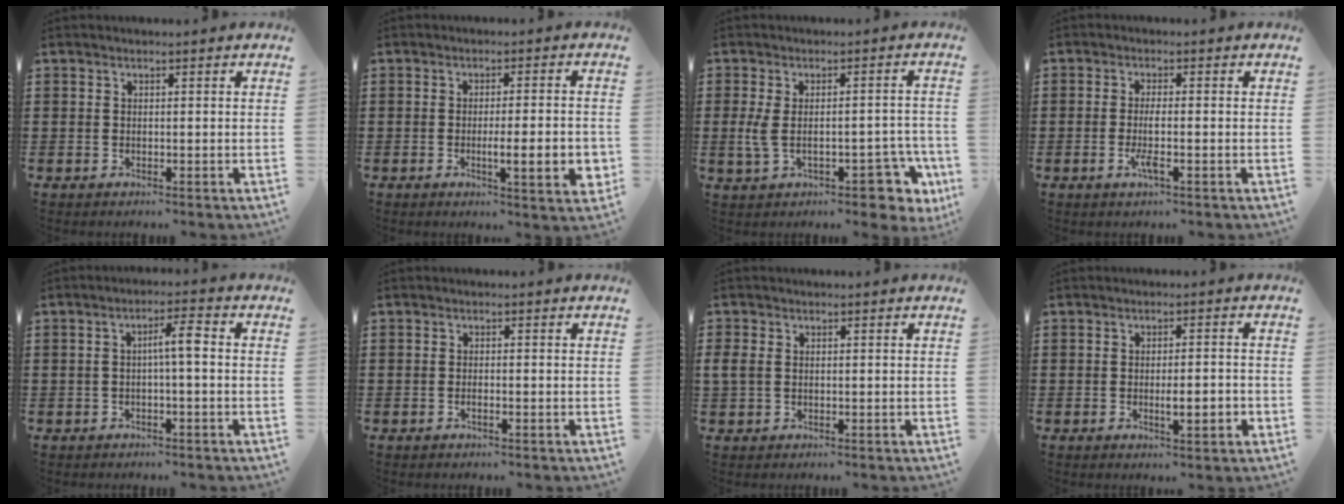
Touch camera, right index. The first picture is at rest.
{"total": 6.5, "force": [-1.5, 0.9, 6.2], "torque": [-0.083, -0.013, -0.027]}
{"total": 9.2, "force": [-2.5, 4.4, 7.6], "torque": [-0.126, 0.000, -0.043]}
{"total": 3.1, "force": [-1.0, 0.4, 2.9], "torque": [-0.073, -0.011, -0.026]}
{"total": 3.9, "force": [-0.2, 0.5, 3.9], "torque": [-0.072, 0.009, -0.008]}
{"total": 0.7, "force": [-0.5, 0.1, 0.5], "torque": [-0.011, -0.003, -0.009]}
{"total": 1.8, "force": [0.1, 1.4, 1.2], "torque": [-0.034, 0.005, -0.001]}
{"total": 3.7, "force": [-1.0, 0.9, 3.4], "torque": [-0.049, -0.001, -0.021]}